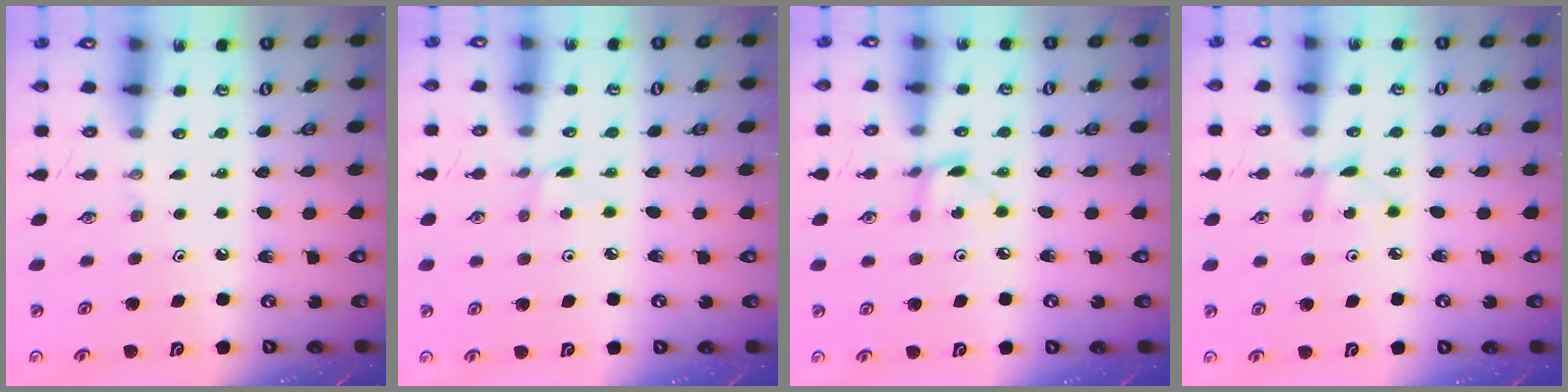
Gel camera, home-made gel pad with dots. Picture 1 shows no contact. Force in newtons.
{"total": 1.5, "press": 1.5, "slide": 0.2}
{"total": 2.9, "press": 2.9, "slide": 0.2}
{"total": 1.3, "press": 1.3, "slide": 0.1}